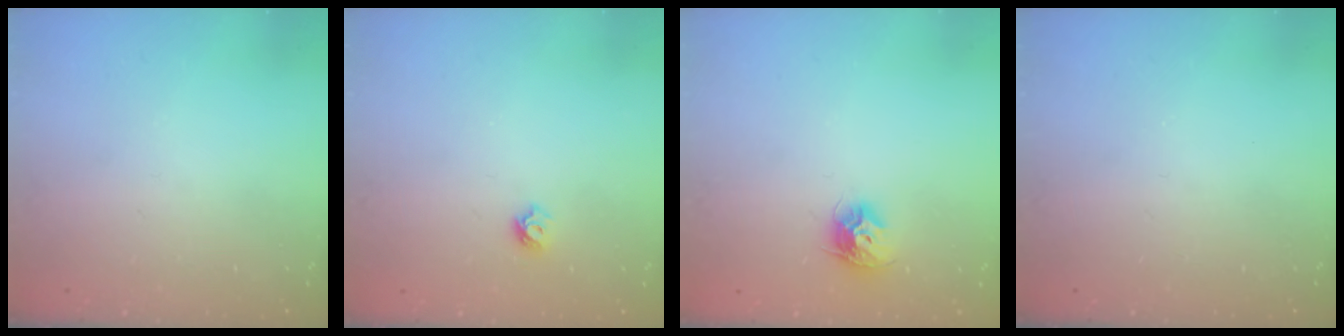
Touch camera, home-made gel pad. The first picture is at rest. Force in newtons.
{"total": 5.5, "press": 5.5, "slide": 0.7}
{"total": 8.9, "press": 8.9, "slide": 0.1}
{"total": 0.0}